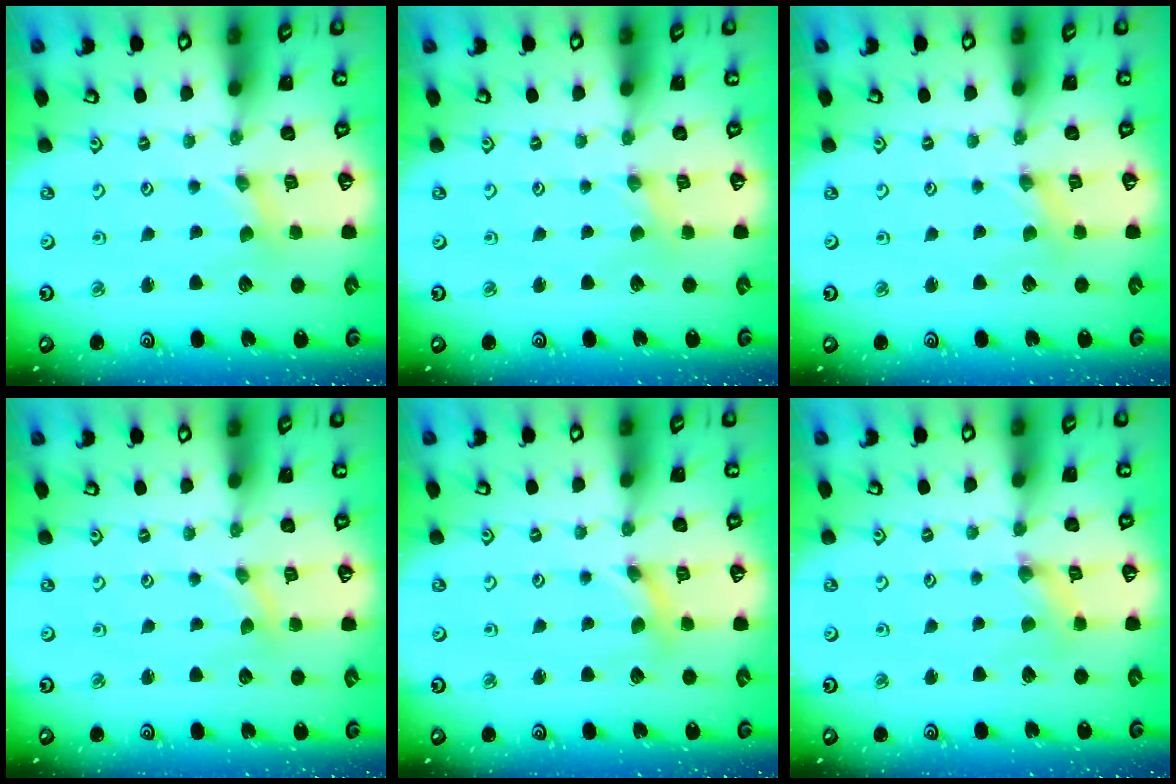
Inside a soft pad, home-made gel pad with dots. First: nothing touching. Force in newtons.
{"total": 0.0}
{"total": 0.0}
{"total": 0.0}
{"total": 1.7, "press": 1.7, "slide": 0.2}
{"total": 1.3, "press": 1.3, "slide": 0.3}